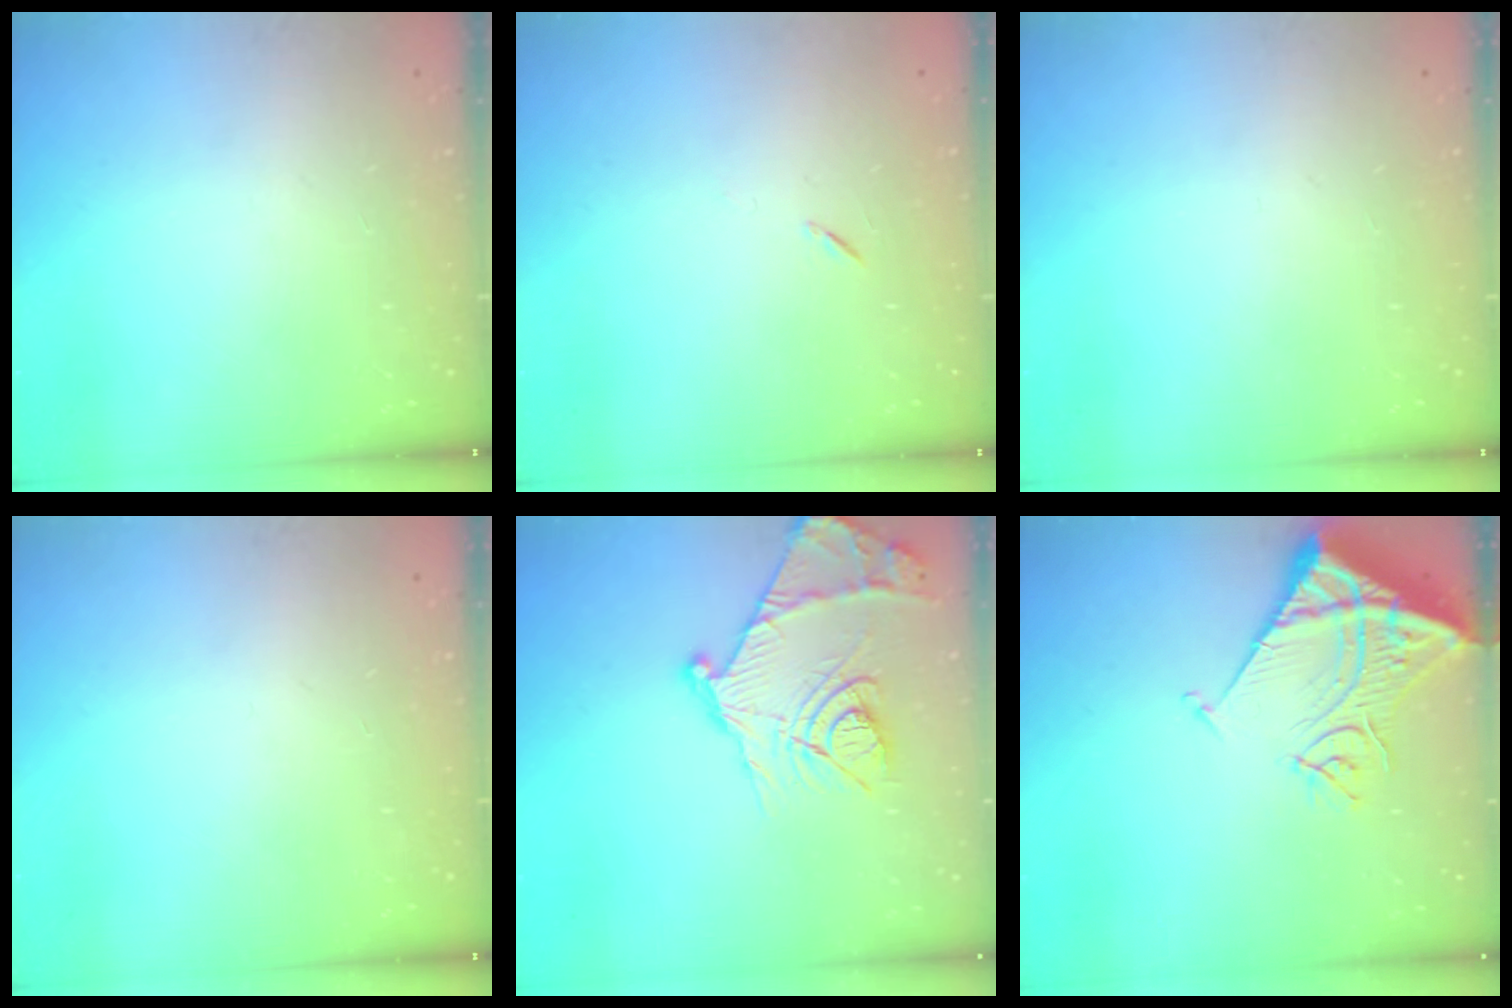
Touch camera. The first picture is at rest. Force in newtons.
{"total": 5.8, "press": 5.4, "slide": 2.1}
{"total": 0.0}
{"total": 0.0}
{"total": 18.9, "press": 18.8, "slide": 1.6}
{"total": 13.5, "press": 13.4, "slide": 1.8}